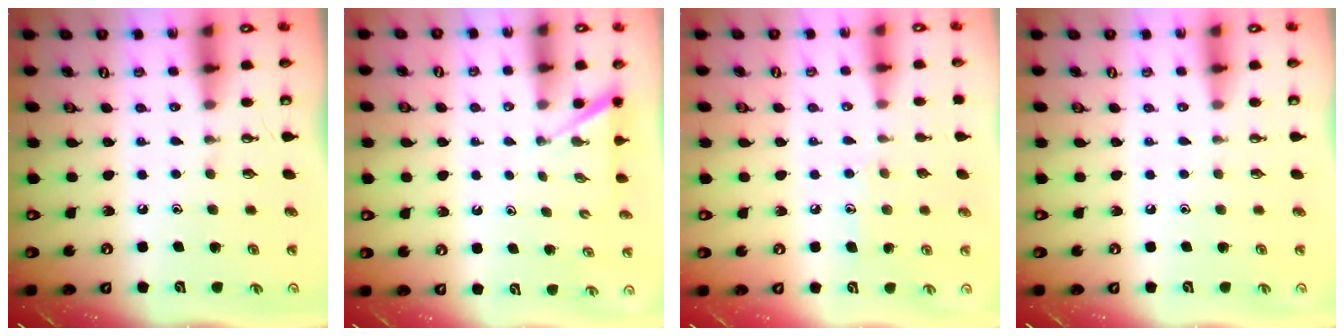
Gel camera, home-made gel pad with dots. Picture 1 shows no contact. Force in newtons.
{"total": 1.2, "press": 1.2, "slide": 0.1}
{"total": 6.7, "press": 6.7, "slide": 0.6}
{"total": 0.0}